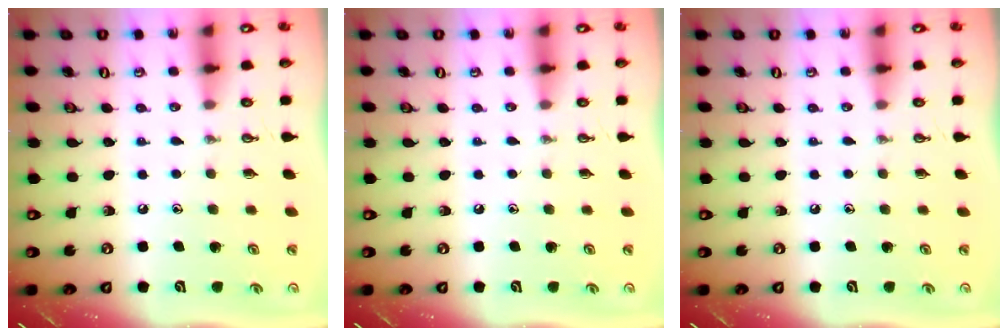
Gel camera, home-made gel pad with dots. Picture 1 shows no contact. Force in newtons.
{"total": 0.0}
{"total": 0.0}